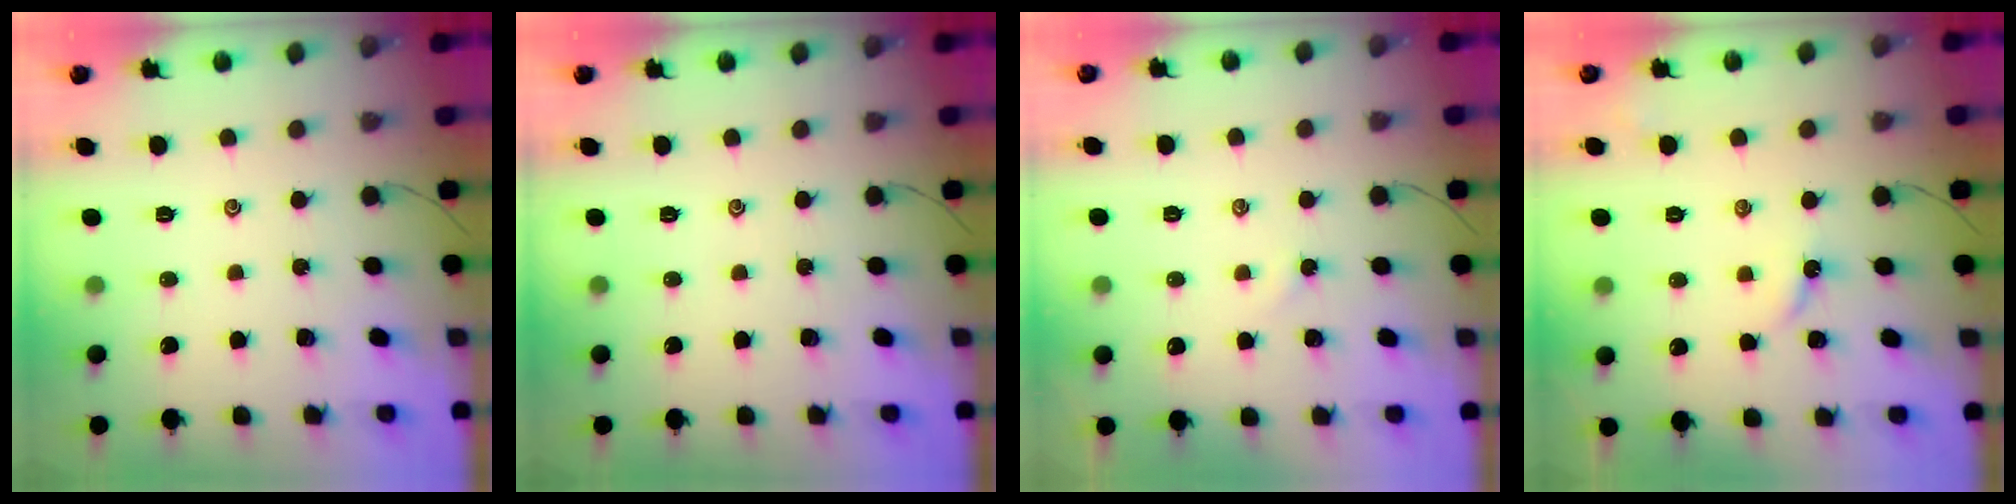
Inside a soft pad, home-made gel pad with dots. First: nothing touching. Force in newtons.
{"total": 0.0}
{"total": 1.3, "press": 1.3, "slide": 0.3}
{"total": 2.6, "press": 2.6, "slide": 0.4}